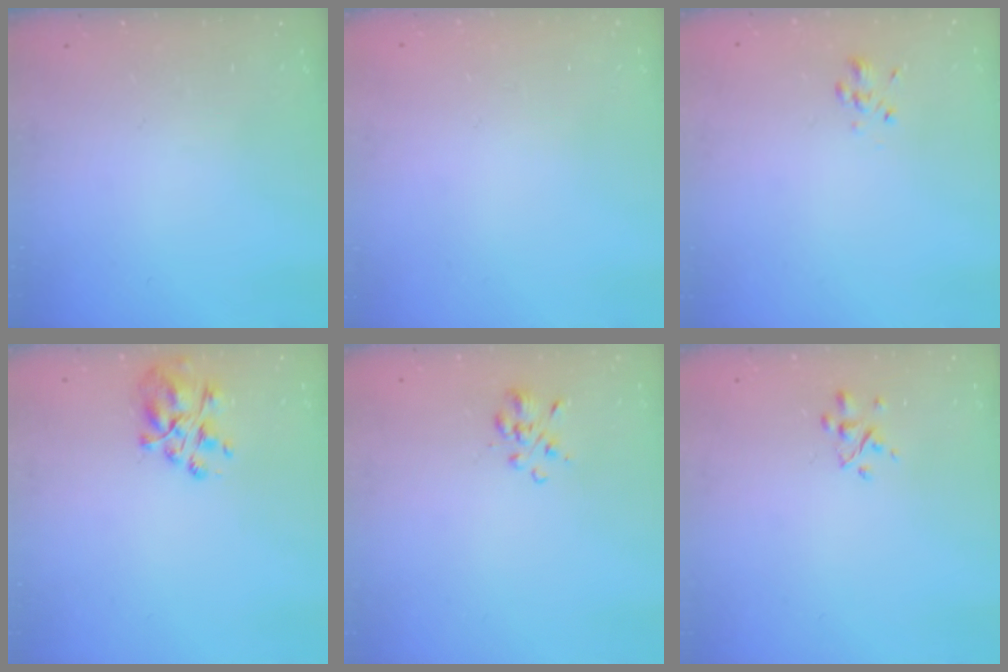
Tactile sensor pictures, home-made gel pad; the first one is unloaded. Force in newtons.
{"total": 1.8, "press": 1.8, "slide": 0.1}
{"total": 2.8, "press": 2.4, "slide": 1.4}
{"total": 6.8, "press": 6.6, "slide": 1.6}
{"total": 2.6, "press": 2.4, "slide": 0.9}
{"total": 2.3, "press": 2.3, "slide": 0.6}